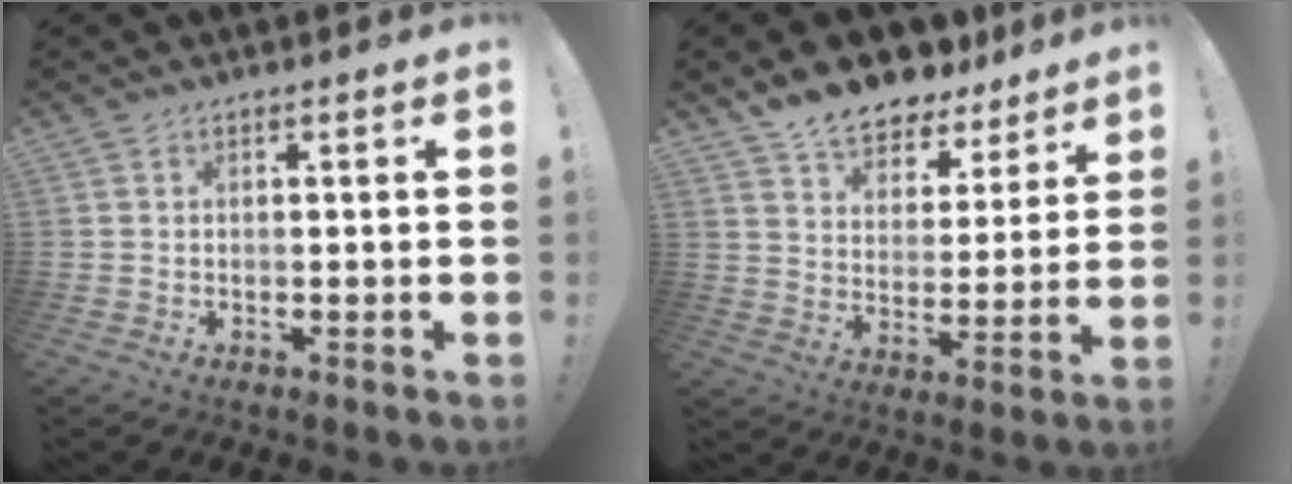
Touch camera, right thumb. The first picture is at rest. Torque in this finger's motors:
{"motor_torque": [-0.68, 0.72, 0.37, 0.25, 0.00]}